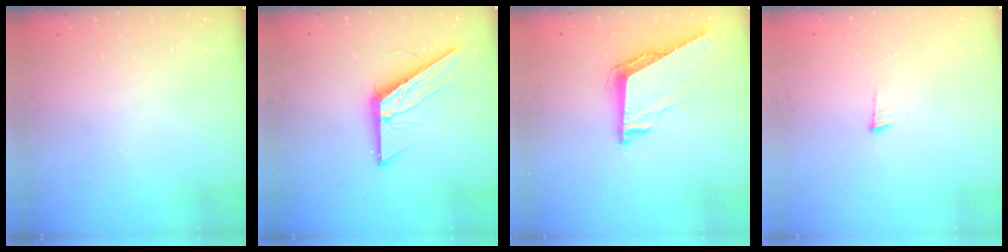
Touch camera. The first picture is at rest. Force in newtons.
{"total": 13.9, "press": 13.9, "slide": 0.5}
{"total": 7.5, "press": 7.5, "slide": 0.5}
{"total": 3.6, "press": 3.5, "slide": 0.5}